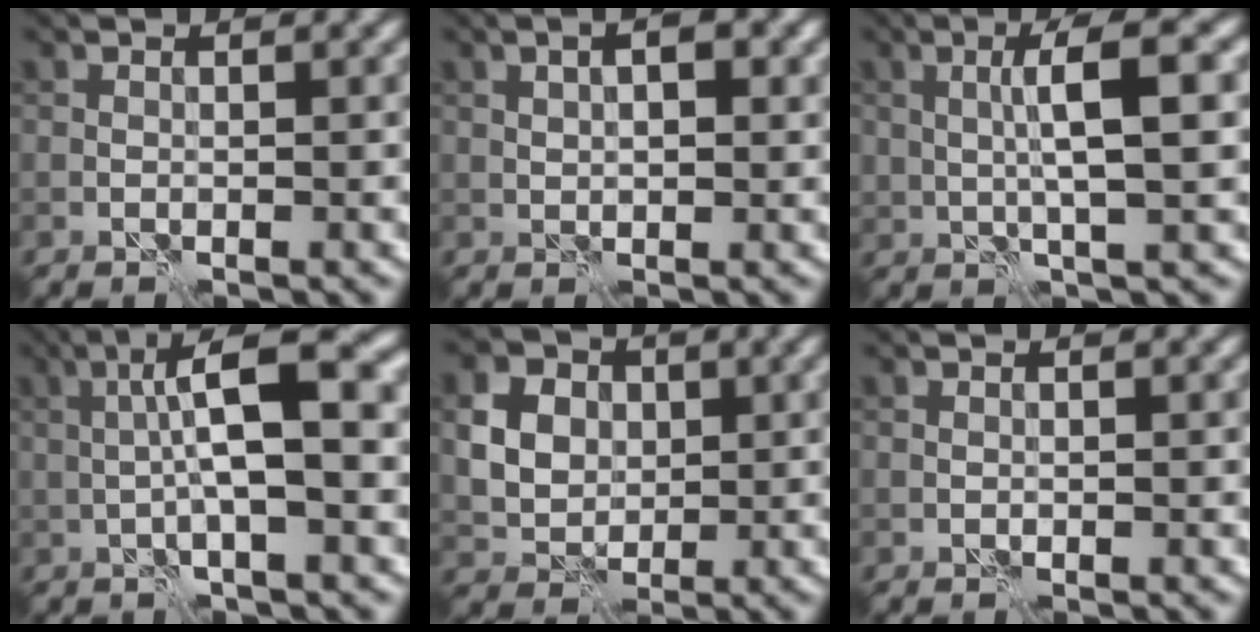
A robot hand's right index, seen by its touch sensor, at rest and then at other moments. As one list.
[{"total": 4.0, "force": [1.5, 2.0, 3.0], "torque": [-0.035, 0.017, 0.007]}, {"total": 5.1, "force": [0.8, 1.0, 5.0], "torque": [-0.088, 0.011, 0.014]}, {"total": 7.9, "force": [0.7, 1.8, 7.7], "torque": [-0.123, 0.021, 0.003]}, {"total": 8.7, "force": [2.5, 7.1, 4.3], "torque": [-0.079, 0.027, 0.036]}, {"total": 0.0}]